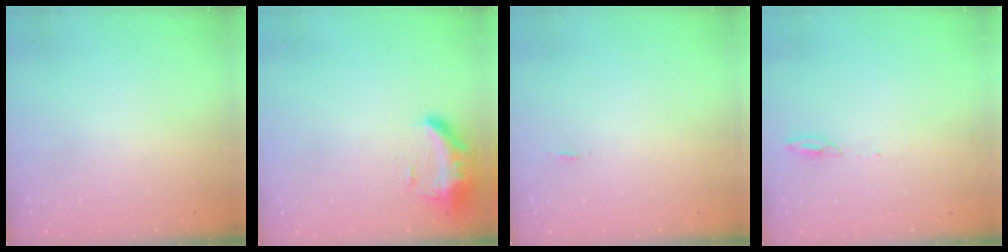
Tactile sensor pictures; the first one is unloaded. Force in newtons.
{"total": 9.6, "press": 9.4, "slide": 1.9}
{"total": 8.5, "press": 2.2, "slide": 8.2}
{"total": 4.0, "press": 4.0, "slide": 0.6}